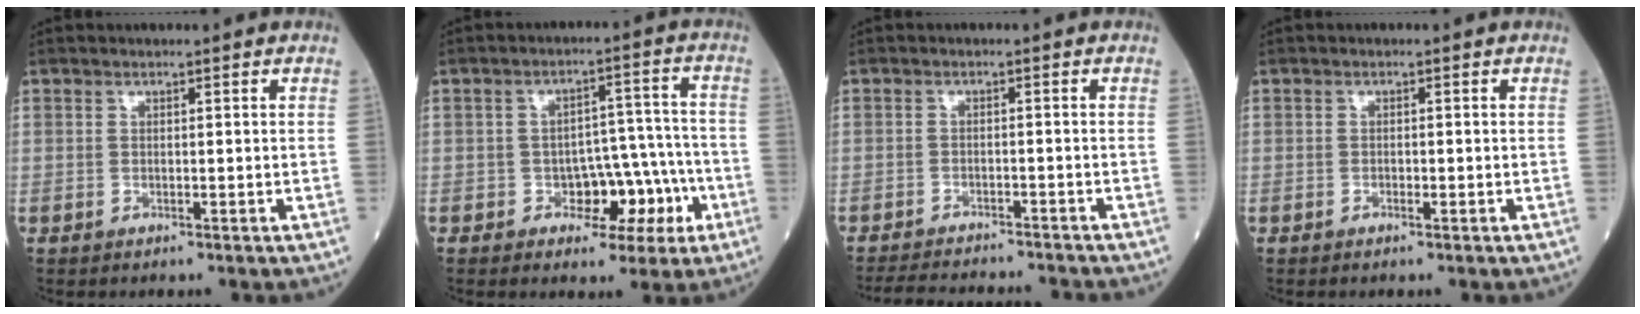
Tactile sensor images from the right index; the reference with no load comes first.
{"total": 6.4, "force": [-2.4, 4.3, 4.2], "torque": [-0.046, 0.025, -0.030]}
{"total": 12.2, "force": [-11.5, 1.6, 3.8], "torque": [-0.064, -0.008, -0.155]}
{"total": 0.8, "force": [-0.4, 0.2, 0.7], "torque": [-0.014, 0.000, -0.006]}